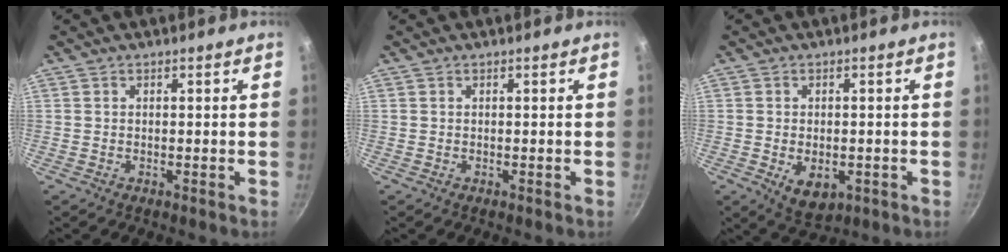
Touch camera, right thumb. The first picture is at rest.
{"total": 0.0}
{"total": 6.1, "force": [-1.6, 3.9, 4.5], "torque": [-0.055, -0.006, -0.013]}